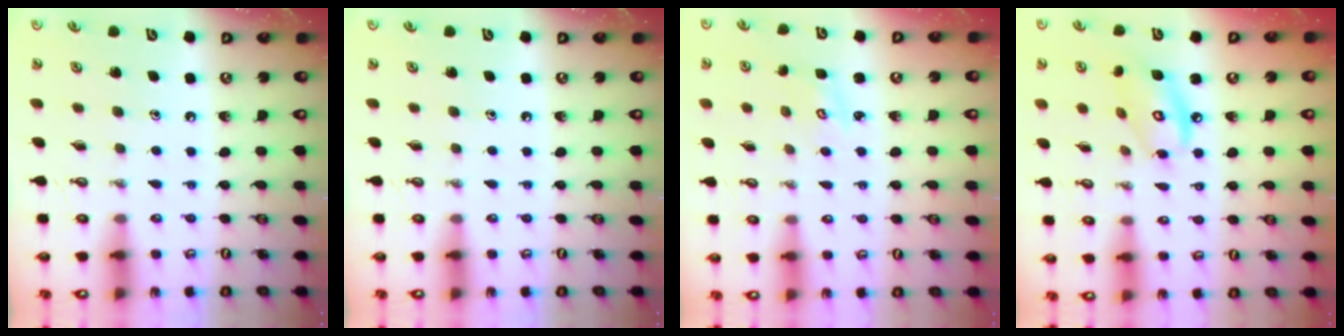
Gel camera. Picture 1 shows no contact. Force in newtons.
{"total": 0.0}
{"total": 1.7, "press": 1.7, "slide": 0.2}
{"total": 9.7, "press": 9.7, "slide": 0.7}